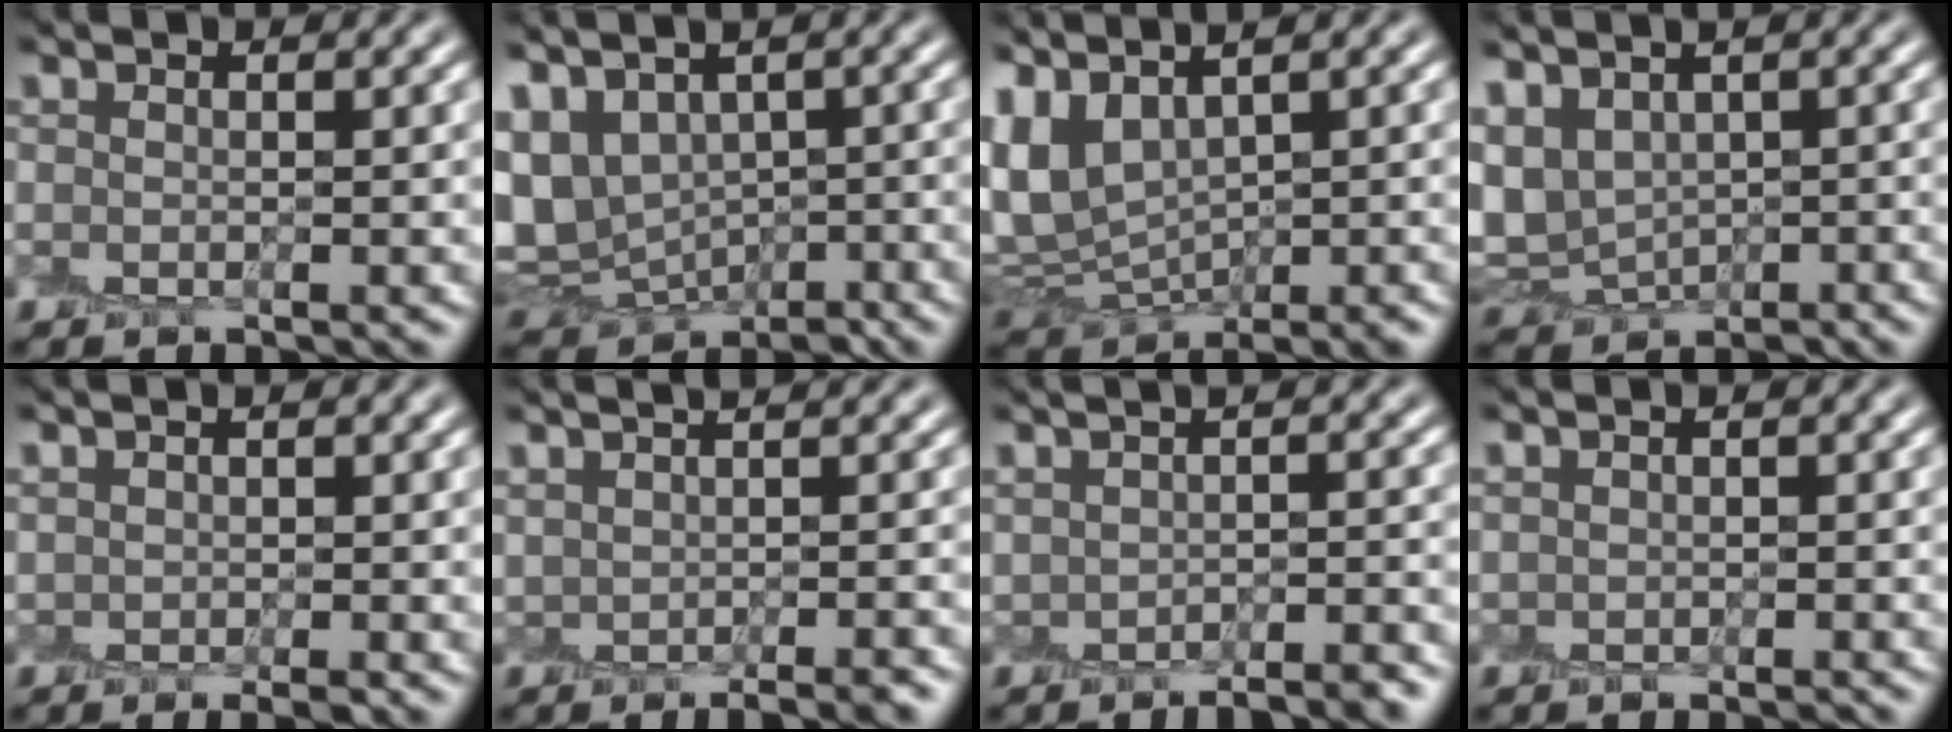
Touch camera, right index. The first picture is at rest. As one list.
[{"total": 7.2, "force": [0.8, 5.8, 4.2], "torque": [-0.089, -0.001, 0.027]}, {"total": 6.5, "force": [2.7, 3.7, 4.6], "torque": [-0.111, 0.001, 0.061]}, {"total": 6.1, "force": [0.8, 4.7, 3.8], "torque": [-0.094, -0.007, 0.021]}, {"total": 1.5, "force": [0.4, 0.4, 1.4], "torque": [-0.023, 0.000, 0.009]}, {"total": 4.8, "force": [1.0, 2.0, 4.2], "torque": [-0.028, 0.023, 0.018]}, {"total": 4.0, "force": [-1.8, 1.3, 3.4], "torque": [-0.014, 0.001, -0.014]}, {"total": 0.0}]